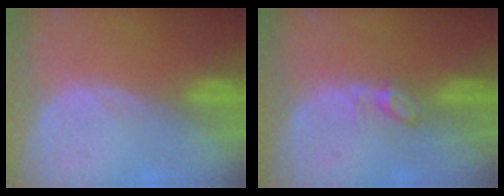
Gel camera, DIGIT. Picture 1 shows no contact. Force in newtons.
{"total": 2.5, "press": 2.4, "slide": 0.3}